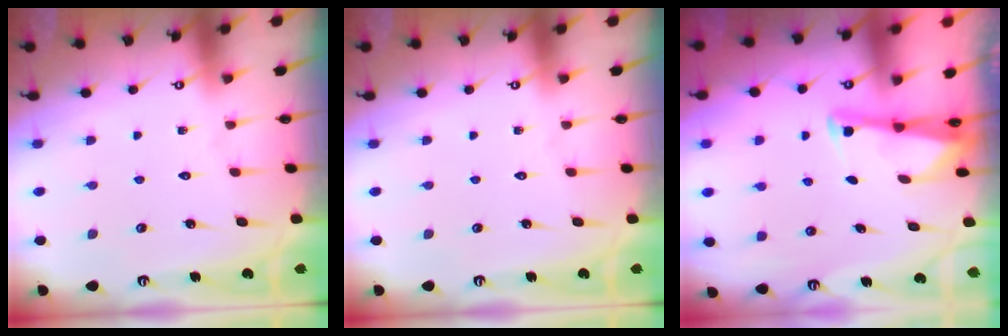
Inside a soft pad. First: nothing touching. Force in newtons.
{"total": 0.0}
{"total": 2.6, "press": 2.6, "slide": 0.1}